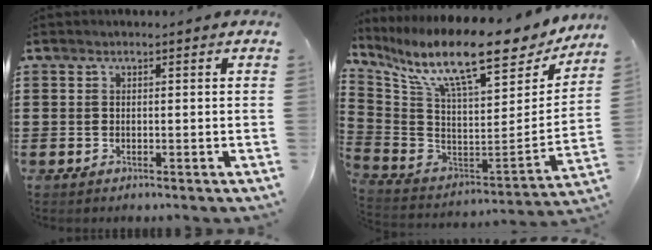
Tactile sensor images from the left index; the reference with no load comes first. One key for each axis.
{"total": 15.6, "fx": 10.6, "fy": 3.1, "fz": 11.1, "tx": -0.224, "ty": -0.067, "tz": 0.175}